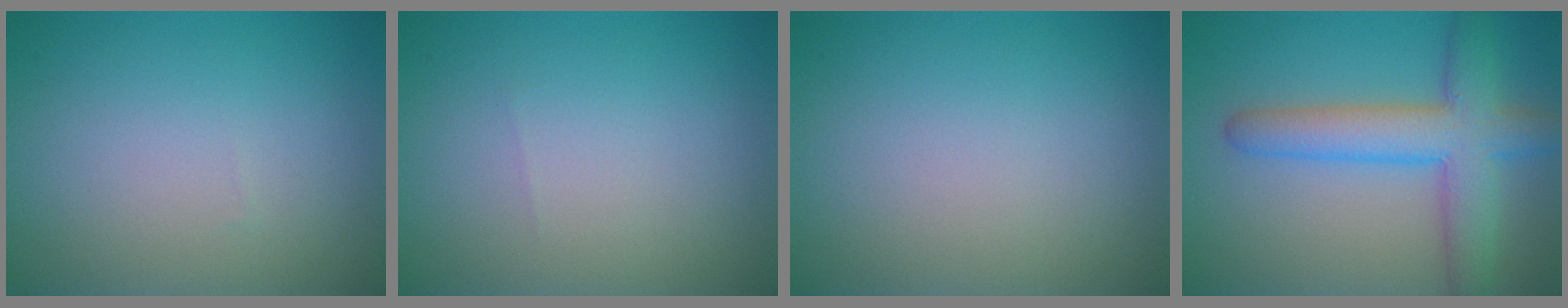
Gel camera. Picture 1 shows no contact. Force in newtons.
{"total": 0.0}
{"total": 0.0}
{"total": 6.4, "press": 6.4, "slide": 0.4}